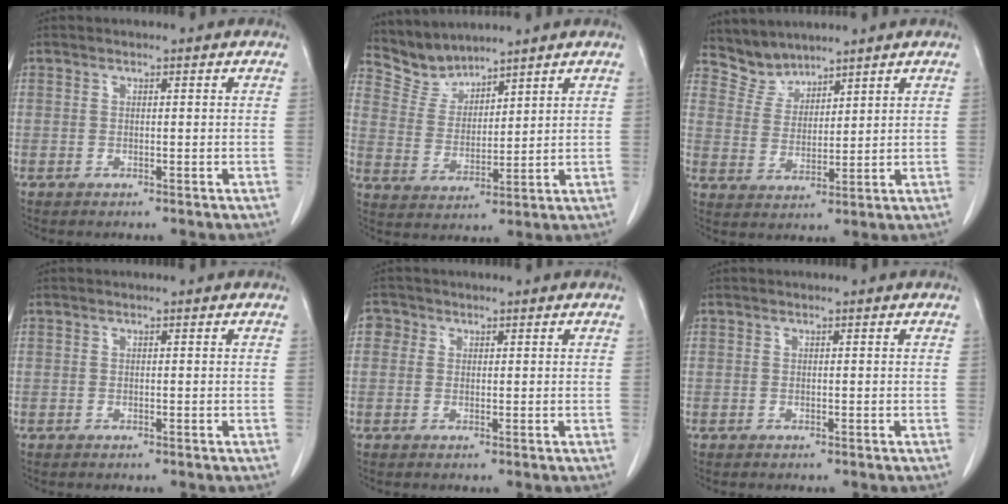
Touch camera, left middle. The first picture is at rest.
{"total": 5.7, "force": [5.6, 1.0, -0.5], "torque": [0.006, 0.003, 0.126]}
{"total": 4.7, "force": [4.5, 1.2, -0.6], "torque": [0.010, 0.005, 0.099]}
{"total": 0.0}
{"total": 1.8, "force": [0.6, 1.6, 0.4], "torque": [0.001, 0.005, 0.004]}
{"total": 0.0}